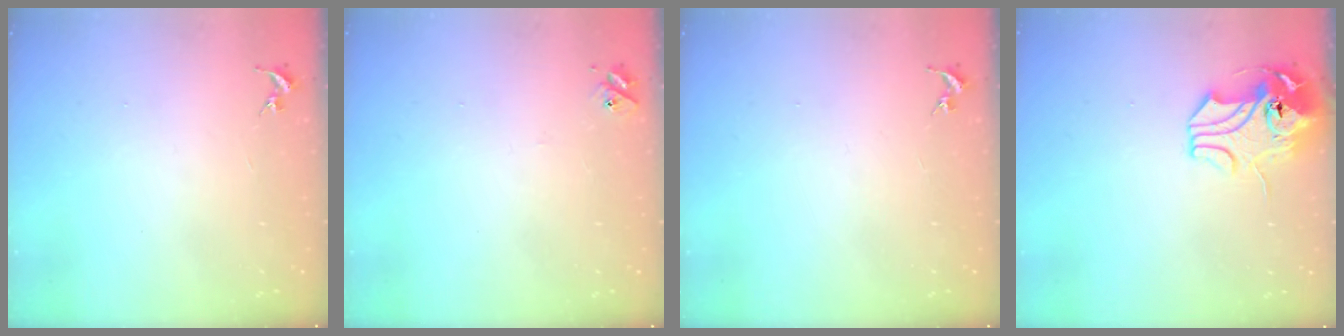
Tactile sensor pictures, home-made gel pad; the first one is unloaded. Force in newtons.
{"total": 4.5, "press": 4.5, "slide": 0.6}
{"total": 0.0}
{"total": 11.0, "press": 10.8, "slide": 1.9}